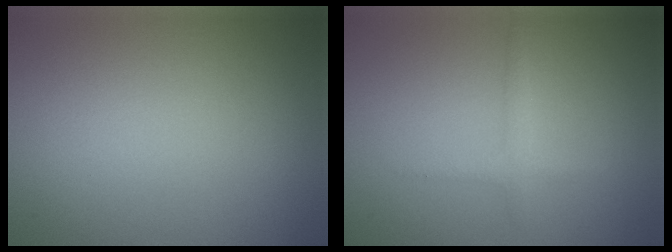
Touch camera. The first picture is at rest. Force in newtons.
{"total": 1.3, "press": 1.3, "slide": 0.0}